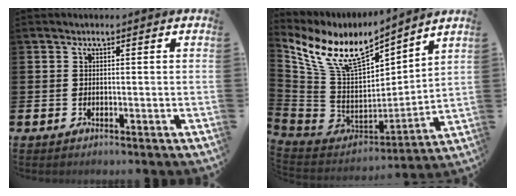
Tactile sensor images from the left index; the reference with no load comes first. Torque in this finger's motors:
{"motor_torque": [2.10, -0.02, 0.25, 0.21]}